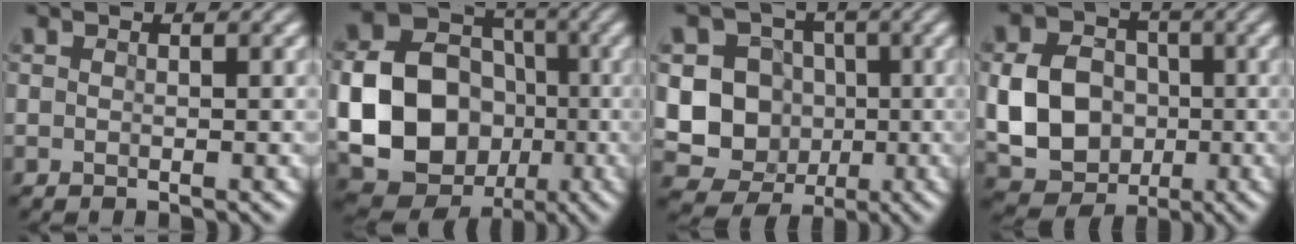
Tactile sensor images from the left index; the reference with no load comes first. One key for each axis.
{"total": 17.8, "fx": -2.7, "fy": 15.8, "fz": 7.6, "tx": -0.175, "ty": -0.025, "tz": -0.061}
{"total": 9.3, "fx": -0.7, "fy": 8.7, "fz": 3.2, "tx": -0.056, "ty": 0.007, "tz": -0.032}
{"total": 7.5, "fx": -0.7, "fy": 6.2, "fz": 4.2, "tx": -0.088, "ty": -0.001, "tz": -0.012}